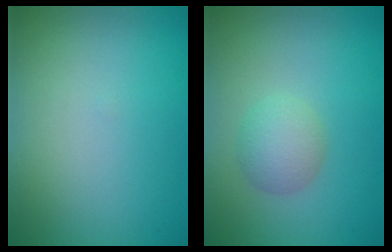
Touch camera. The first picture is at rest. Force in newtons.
{"total": 2.5, "press": 2.4, "slide": 0.2}